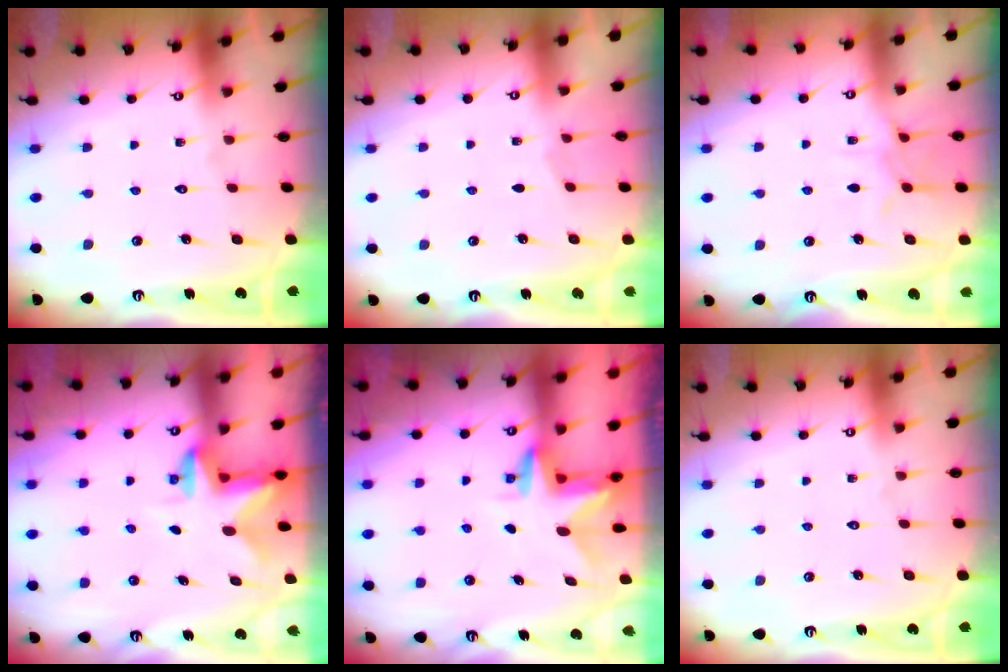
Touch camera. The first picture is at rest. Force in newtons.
{"total": 1.6, "press": 1.6, "slide": 0.4}
{"total": 6.9, "press": 6.9, "slide": 0.6}
{"total": 2.5, "press": 2.4, "slide": 0.4}
{"total": 2.9, "press": 2.9, "slide": 0.3}
{"total": 0.0}